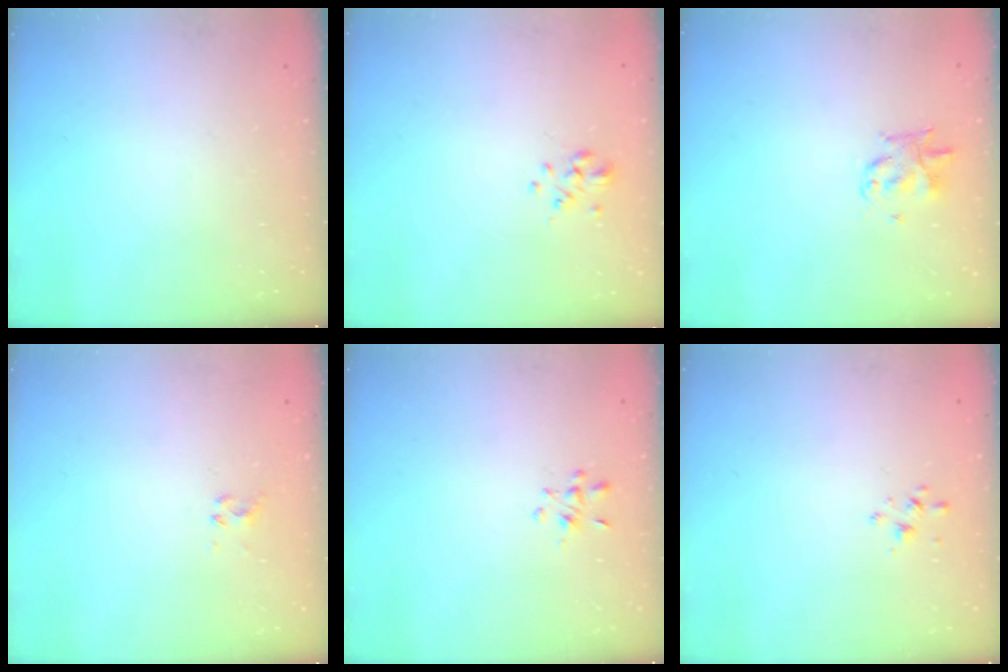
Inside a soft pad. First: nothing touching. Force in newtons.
{"total": 1.9, "press": 1.7, "slide": 0.8}
{"total": 3.0, "press": 2.9, "slide": 0.4}
{"total": 2.3, "press": 2.1, "slide": 1.0}
{"total": 2.6, "press": 2.5, "slide": 0.7}
{"total": 1.7, "press": 1.7, "slide": 0.3}